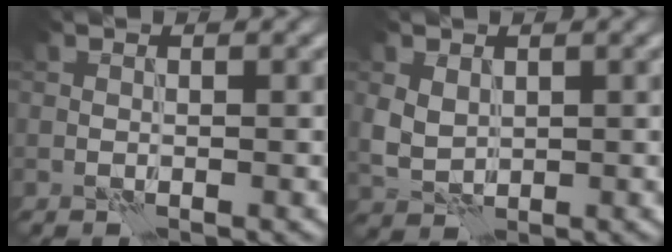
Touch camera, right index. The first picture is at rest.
{"total": 2.4, "force": [0.8, 1.8, 1.5], "torque": [-0.037, 0.001, 0.016]}